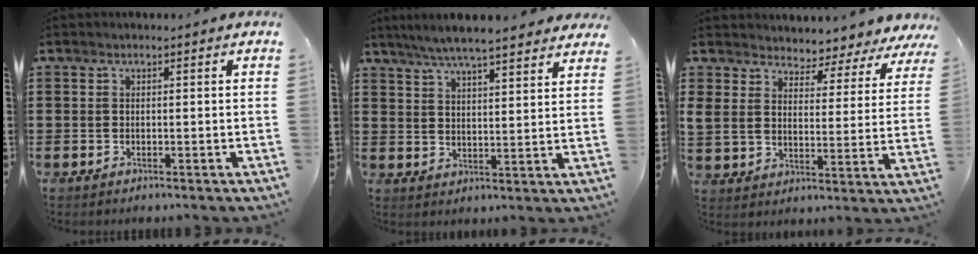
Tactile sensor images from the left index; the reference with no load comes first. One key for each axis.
{"total": 6.3, "fx": 5.7, "fy": 0.3, "fz": 2.5, "tx": -0.068, "ty": -0.018, "tz": 0.102}
{"total": 3.9, "fx": 3.6, "fy": 1.5, "fz": 0.4, "tx": -0.035, "ty": -0.022, "tz": 0.058}